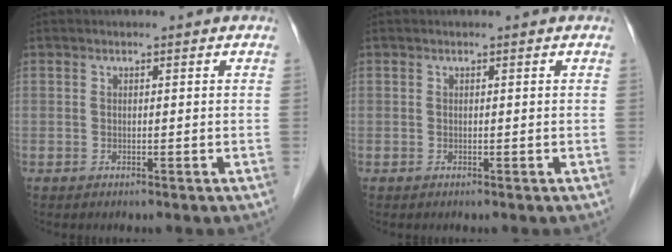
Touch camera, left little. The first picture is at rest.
{"total": 0.0}